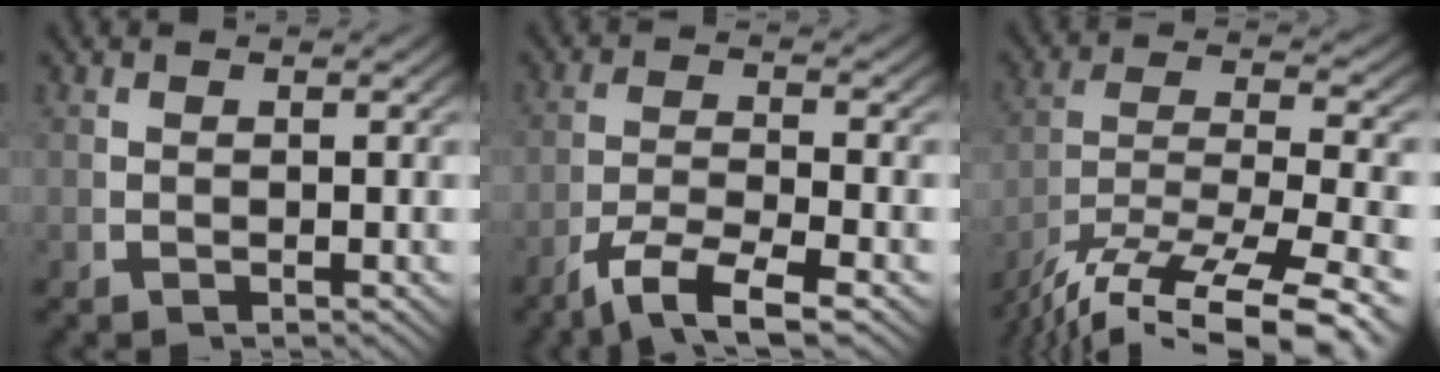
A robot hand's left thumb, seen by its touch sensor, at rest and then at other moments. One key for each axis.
{"total": 5.2, "fx": -2.5, "fy": 2.2, "fz": 4.0, "tx": -0.079, "ty": -0.011, "tz": -0.037}
{"total": 11.0, "fx": -4.3, "fy": 6.3, "fz": 7.9, "tx": -0.178, "ty": -0.052, "tz": -0.037}